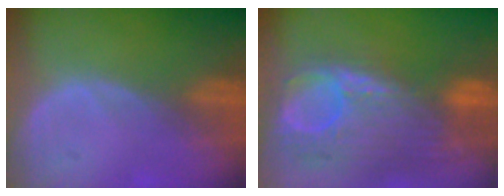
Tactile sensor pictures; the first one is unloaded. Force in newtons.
{"total": 12.5, "press": 10.6, "slide": 6.6}